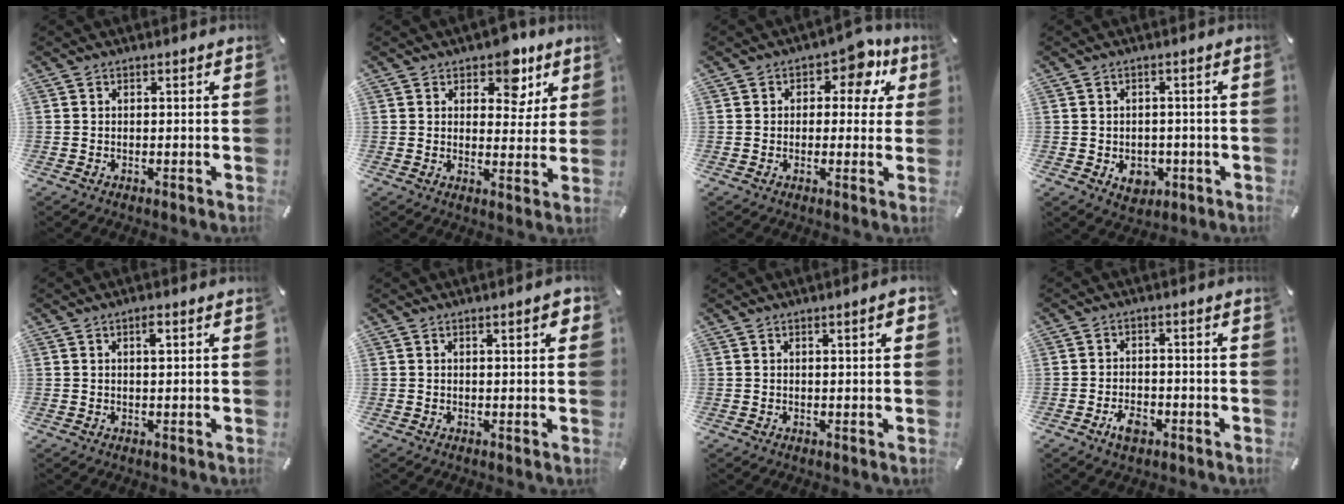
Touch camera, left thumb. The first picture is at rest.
{"total": 9.1, "force": [5.8, 5.5, 4.4], "torque": [-0.036, -0.037, 0.095]}
{"total": 9.1, "force": [4.1, 5.5, 6.0], "torque": [-0.062, -0.022, 0.064]}
{"total": 5.0, "force": [-1.4, 4.2, 2.3], "torque": [-0.020, 0.005, -0.023]}
{"total": 2.2, "force": [0.8, 0.8, 1.9], "torque": [-0.031, 0.001, 0.010]}
{"total": 2.9, "force": [1.3, 0.7, 2.5], "torque": [-0.042, 0.001, 0.020]}
{"total": 2.3, "force": [0.9, 0.3, 2.1], "torque": [-0.040, 0.002, 0.014]}
{"total": 4.5, "force": [-2.3, 2.8, 2.6], "torque": [-0.055, 0.010, -0.044]}